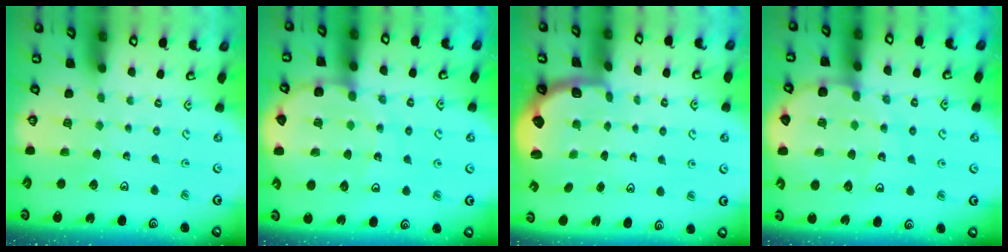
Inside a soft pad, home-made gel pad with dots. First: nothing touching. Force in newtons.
{"total": 13.3, "press": 12.8, "slide": 3.5}
{"total": 2.6, "press": 1.9, "slide": 1.7}
{"total": 13.3, "press": 12.8, "slide": 3.5}